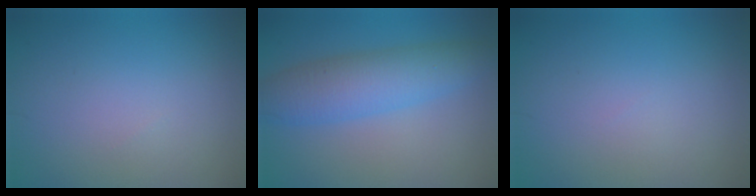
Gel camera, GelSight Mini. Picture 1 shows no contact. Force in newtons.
{"total": 5.4, "press": 5.4, "slide": 0.1}
{"total": 0.0}